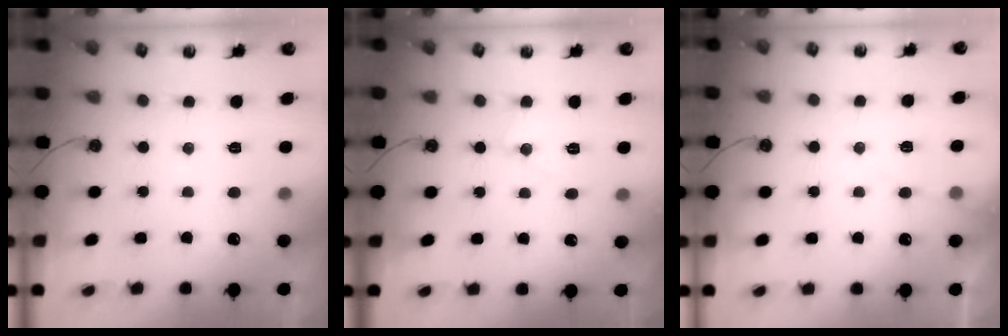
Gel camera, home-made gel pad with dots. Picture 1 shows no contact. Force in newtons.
{"total": 6.6, "press": 6.6, "slide": 0.4}
{"total": 5.9, "press": 5.8, "slide": 0.8}